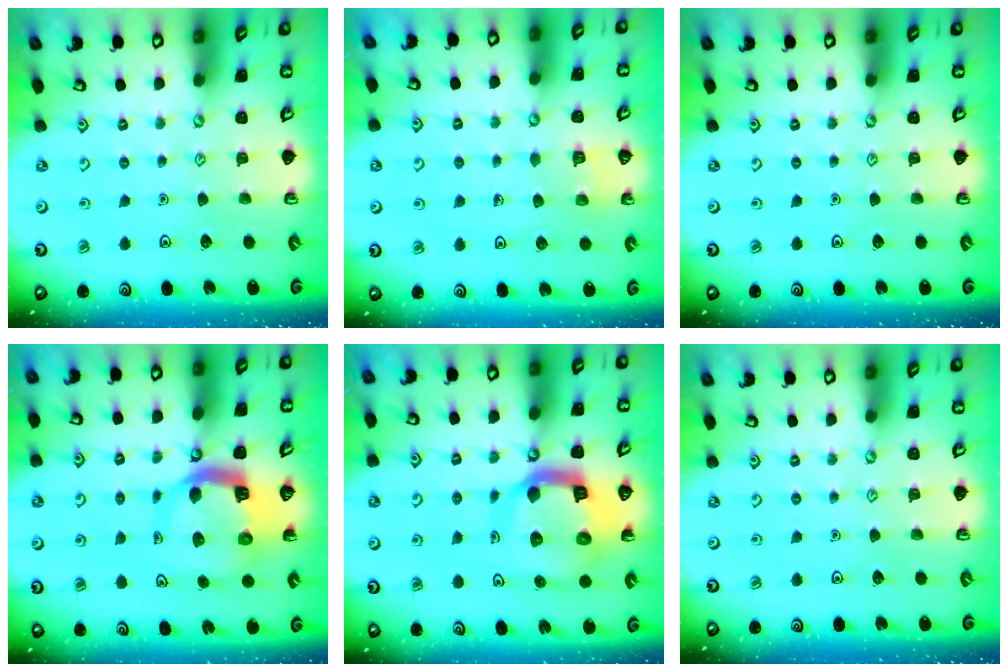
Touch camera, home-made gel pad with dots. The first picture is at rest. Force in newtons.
{"total": 2.8, "press": 2.8, "slide": 0.1}
{"total": 0.0}
{"total": 10.4, "press": 10.4, "slide": 1.3}
{"total": 16.1, "press": 15.9, "slide": 2.0}
{"total": 0.0}